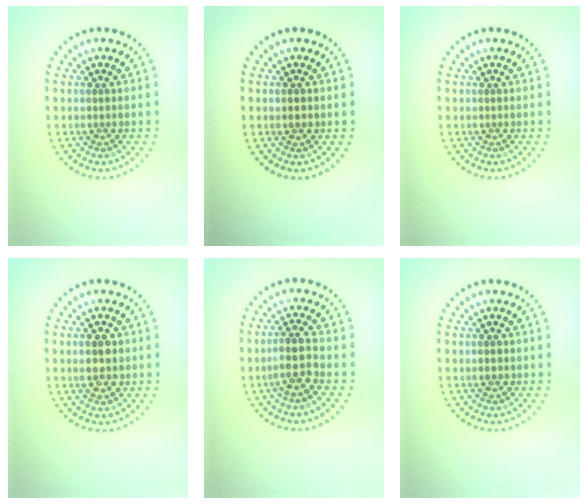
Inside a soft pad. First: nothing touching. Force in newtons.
{"total": 1.5, "press": 1.5, "slide": 0.1}
{"total": 0.0}
{"total": 2.5, "press": 2.4, "slide": 0.4}
{"total": 2.9, "press": 2.6, "slide": 1.2}
{"total": 1.3, "press": 1.3, "slide": 0.2}